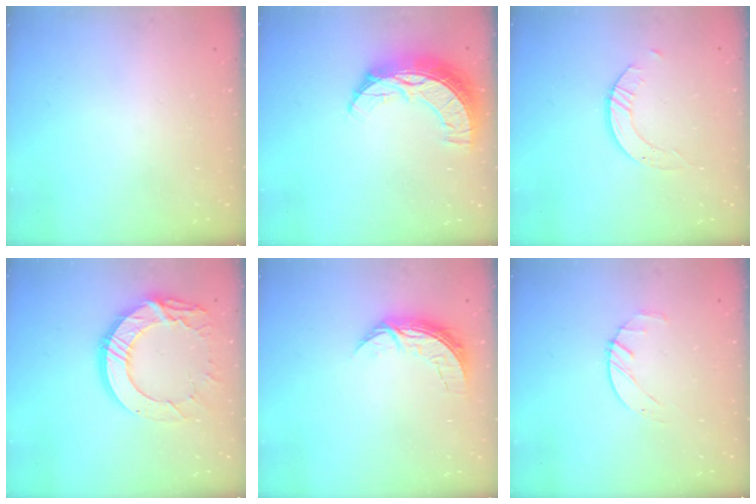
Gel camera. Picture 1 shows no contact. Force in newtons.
{"total": 13.4, "press": 13.3, "slide": 0.9}
{"total": 2.6, "press": 2.5, "slide": 0.3}
{"total": 15.1, "press": 15.1, "slide": 0.9}
{"total": 7.2, "press": 7.1, "slide": 0.5}
{"total": 2.5, "press": 2.5, "slide": 0.4}